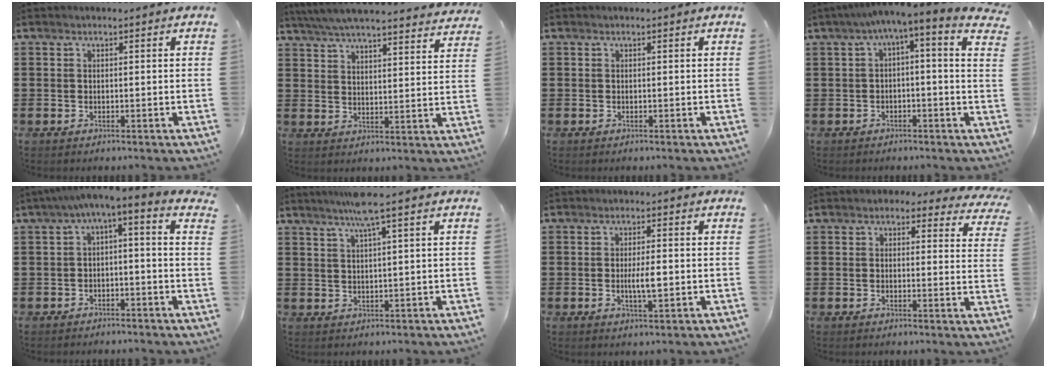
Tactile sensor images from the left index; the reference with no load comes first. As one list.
[{"total": 5.8, "force": [5.5, -0.1, 1.9], "torque": [-0.057, -0.031, 0.095]}, {"total": 0.0}, {"total": 2.7, "force": [-0.9, -0.2, 2.6], "torque": [-0.052, -0.018, -0.026]}, {"total": 2.9, "force": [-2.2, 0.0, 1.8], "torque": [-0.034, -0.013, -0.051]}, {"total": 4.9, "force": [3.1, -0.5, 3.8], "torque": [-0.080, 0.003, 0.052]}, {"total": 3.9, "force": [-0.3, 1.0, 3.8], "torque": [-0.073, -0.004, -0.008]}, {"total": 2.5, "force": [2.0, 1.2, 0.9], "torque": [-0.012, -0.005, 0.033]}]